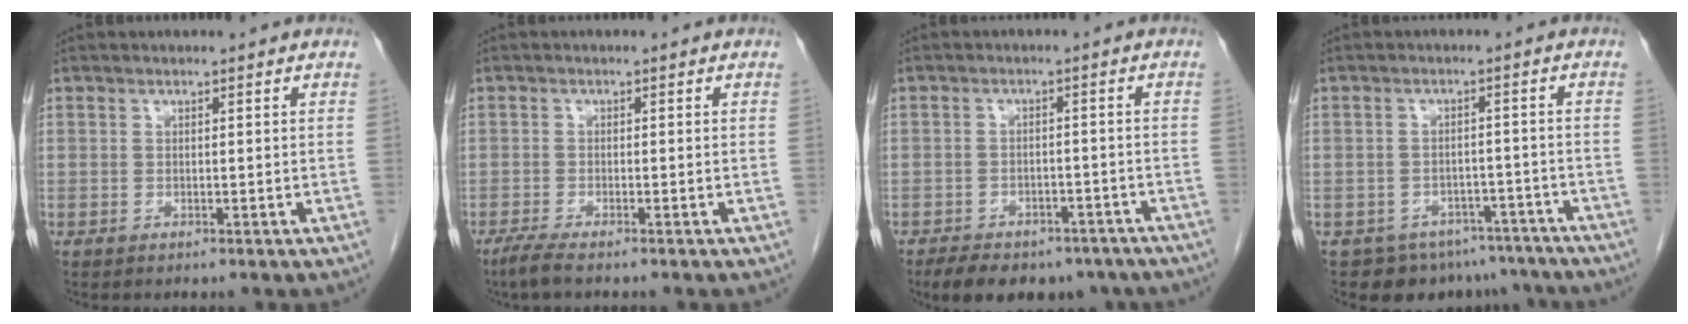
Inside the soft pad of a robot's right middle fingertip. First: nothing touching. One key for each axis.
{"total": 2.3, "fx": -1.8, "fy": 0.0, "fz": 1.5, "tx": -0.038, "ty": -0.008, "tz": -0.037}
{"total": 13.7, "fx": -10.1, "fy": 7.1, "fz": 5.9, "tx": -0.102, "ty": 0.001, "tz": -0.124}
{"total": 8.9, "fx": -7.1, "fy": 5.3, "fz": 1.0, "tx": 0.005, "ty": 0.017, "tz": -0.079}